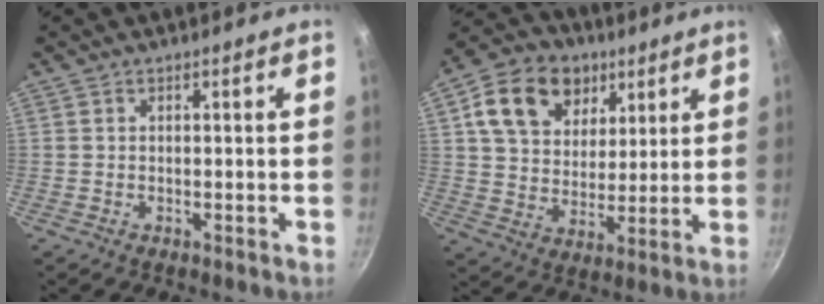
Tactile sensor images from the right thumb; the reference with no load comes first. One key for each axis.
{"total": 16.3, "fx": 7.0, "fy": 12.1, "fz": 8.5, "tx": -0.122, "ty": -0.011, "tz": 0.114}